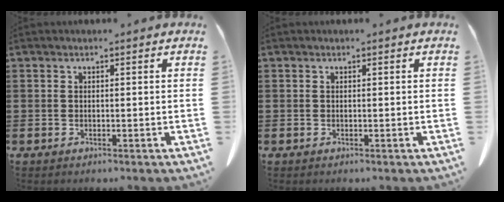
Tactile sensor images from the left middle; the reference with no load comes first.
{"total": 0.0}